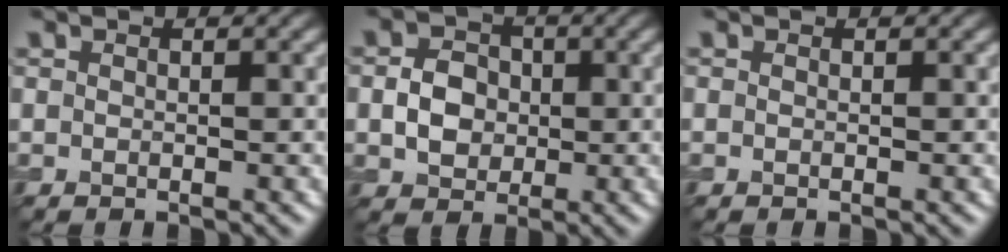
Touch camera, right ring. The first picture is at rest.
{"total": 3.4, "force": [-0.3, 2.9, 1.8], "torque": [-0.035, -0.002, -0.010]}
{"total": 0.0}